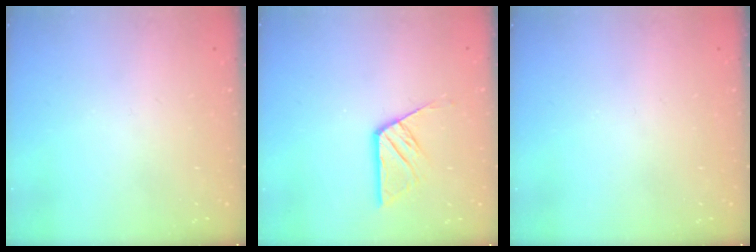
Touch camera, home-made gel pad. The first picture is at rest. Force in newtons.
{"total": 9.6, "press": 9.6, "slide": 0.5}
{"total": 0.0}